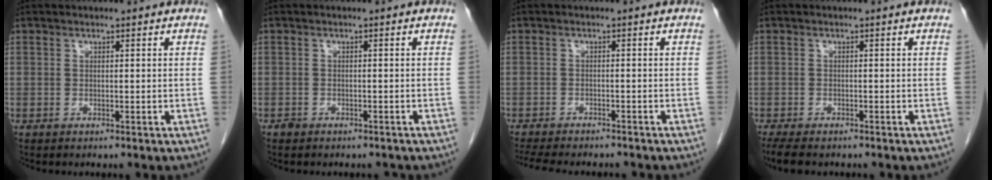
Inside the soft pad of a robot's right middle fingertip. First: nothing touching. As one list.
[{"total": 2.7, "force": [-2.4, 1.3, 0.6], "torque": [-0.011, 0.000, -0.031]}, {"total": 11.8, "force": [-10.5, 2.8, 4.7], "torque": [-0.087, -0.010, -0.141]}, {"total": 5.9, "force": [-4.9, 1.8, 2.9], "torque": [-0.049, -0.014, -0.075]}]